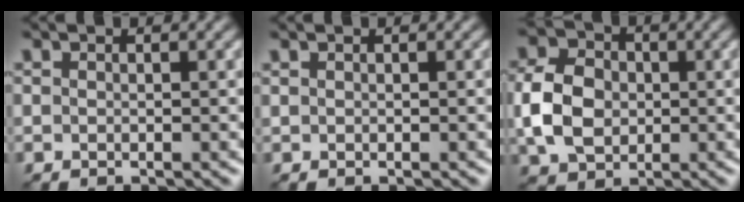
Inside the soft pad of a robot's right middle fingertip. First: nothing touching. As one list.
[{"total": 0.0}, {"total": 6.3, "force": [-0.3, 4.9, 4.0], "torque": [-0.095, 0.009, -0.015]}]